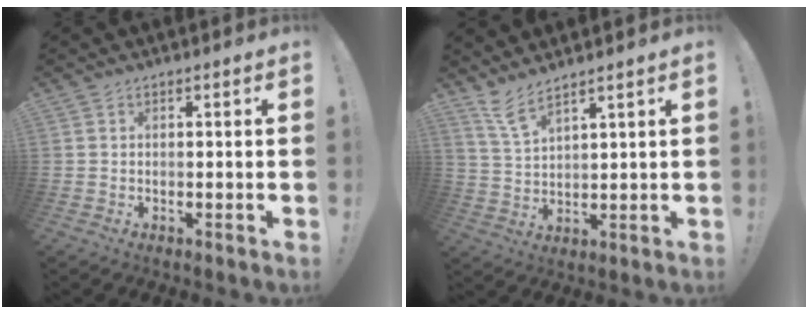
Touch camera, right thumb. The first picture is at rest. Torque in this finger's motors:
{"motor_torque": [-0.30, 0.38, -0.43, 0.38, 0.14]}